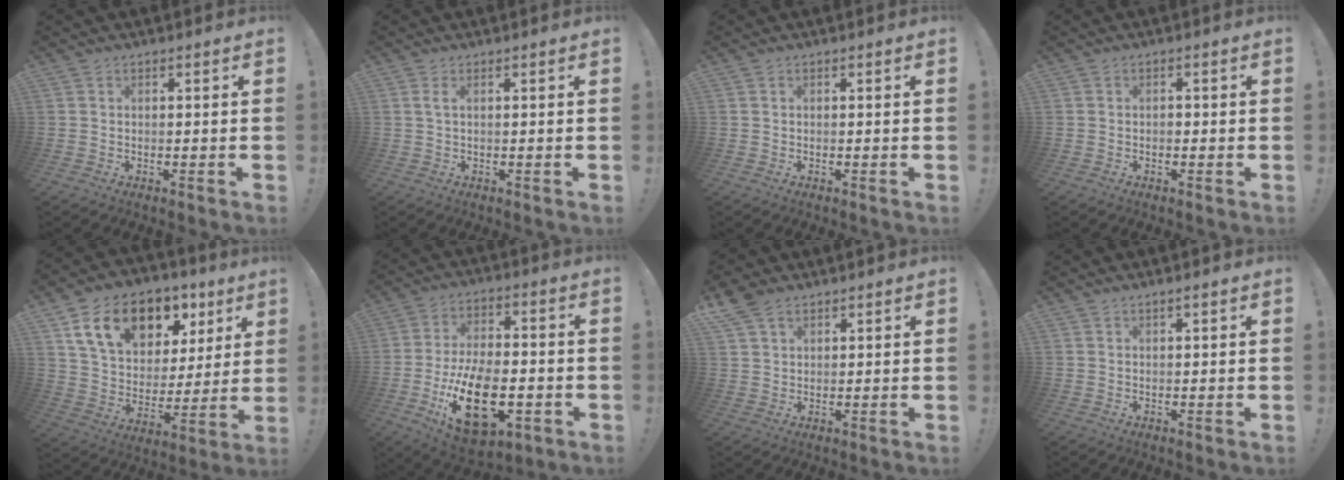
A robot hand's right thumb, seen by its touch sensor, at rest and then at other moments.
{"total": 1.7, "force": [0.8, 0.1, 1.5], "torque": [-0.031, 0.001, 0.014]}
{"total": 0.0}
{"total": 1.1, "force": [-0.7, 0.6, 0.4], "torque": [-0.006, 0.002, -0.014]}
{"total": 18.9, "force": [10.0, 12.0, 10.5], "torque": [-0.172, -0.039, 0.189]}
{"total": 21.9, "force": [-7.5, 12.2, 16.6], "torque": [-0.300, 0.038, -0.113]}
{"total": 5.7, "force": [4.3, 2.8, 2.6], "torque": [-0.051, -0.016, 0.083]}
{"total": 1.2, "force": [0.8, 0.0, 0.9], "torque": [-0.012, -0.002, 0.012]}